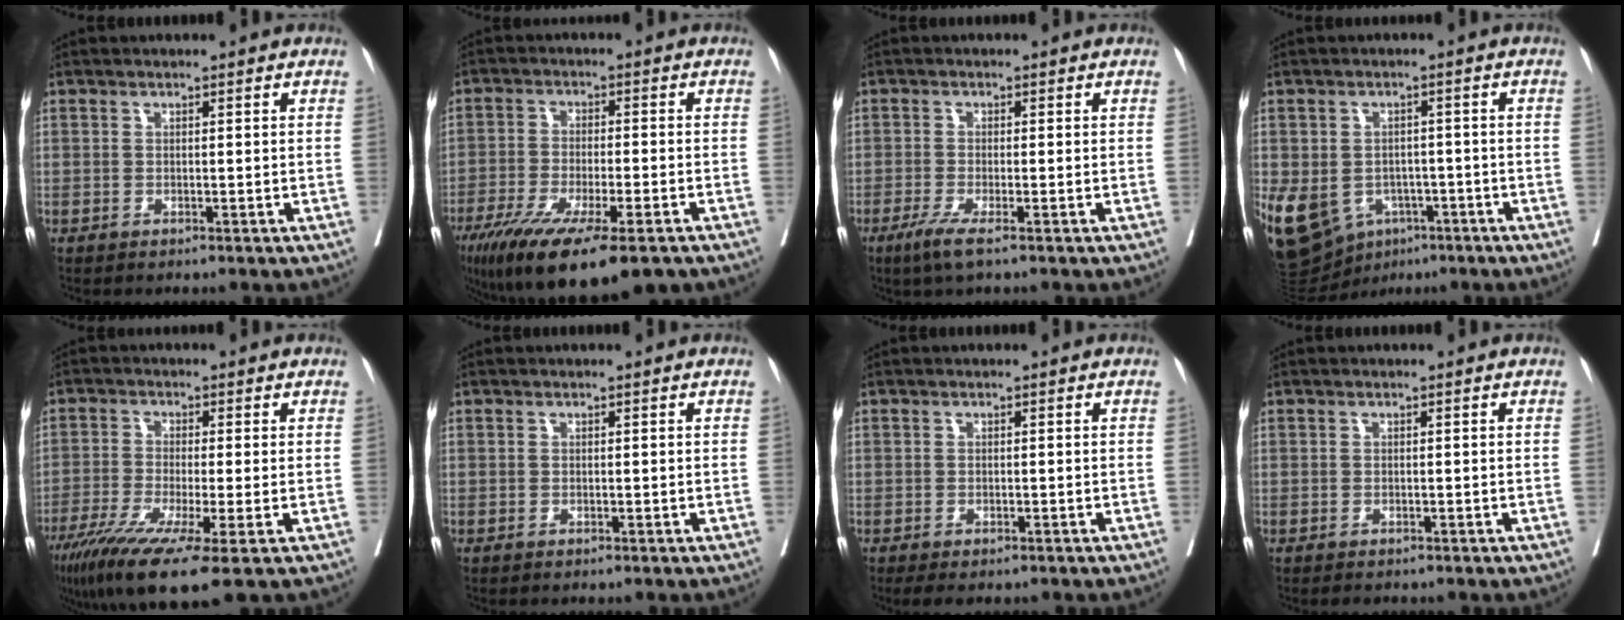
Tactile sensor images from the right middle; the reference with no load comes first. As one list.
[{"total": 17.2, "force": [-12.0, 3.0, 12.0], "torque": [-0.186, -0.043, -0.190]}, {"total": 3.5, "force": [-2.1, 0.1, 2.9], "torque": [-0.056, -0.011, -0.041]}, {"total": 14.4, "force": [-6.1, 10.7, 7.4], "torque": [-0.177, 0.005, -0.082]}, {"total": 11.5, "force": [-6.6, 0.5, 9.4], "torque": [-0.158, -0.032, -0.110]}, {"total": 0.0}, {"total": 2.3, "force": [-1.6, 1.1, 1.2], "torque": [-0.016, -0.003, -0.020]}, {"total": 0.9, "force": [-0.7, 0.5, 0.3], "torque": [-0.003, 0.001, -0.009]}]